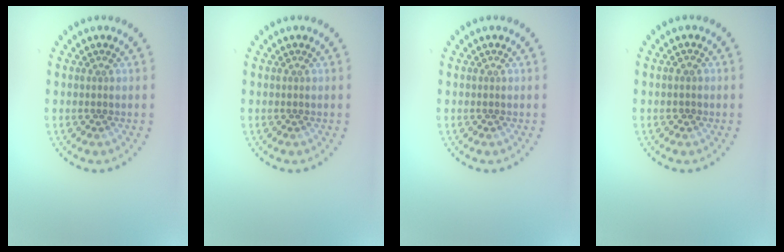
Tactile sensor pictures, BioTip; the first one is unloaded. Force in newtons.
{"total": 0.0}
{"total": 0.0}
{"total": 0.7, "press": 0.7, "slide": 0.1}